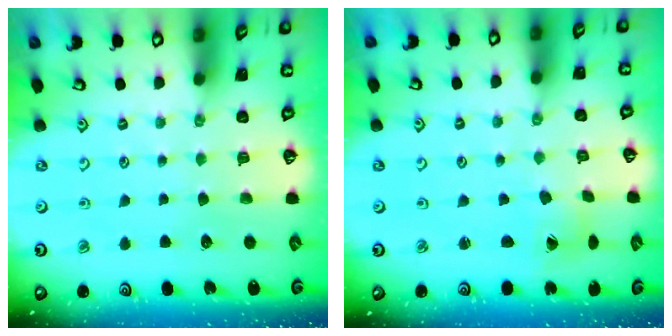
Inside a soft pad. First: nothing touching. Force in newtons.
{"total": 1.3, "press": 1.3, "slide": 0.1}